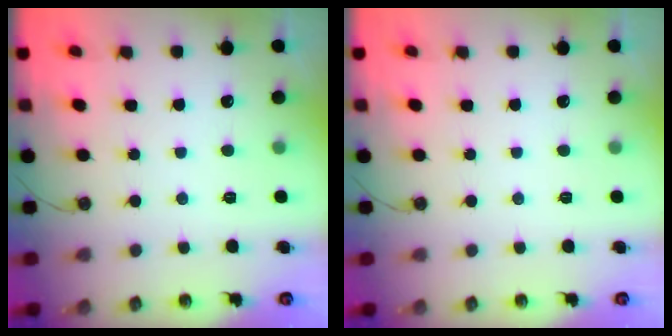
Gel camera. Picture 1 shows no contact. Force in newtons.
{"total": 1.5, "press": 0.2, "slide": 1.5}